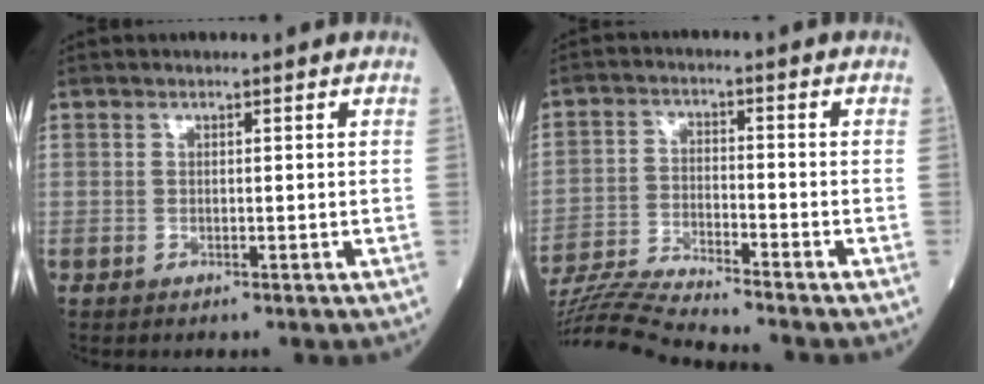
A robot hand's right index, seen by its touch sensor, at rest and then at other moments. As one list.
[{"total": 9.4, "force": [-9.0, -1.7, 1.9], "torque": [-0.031, -0.013, -0.166]}]